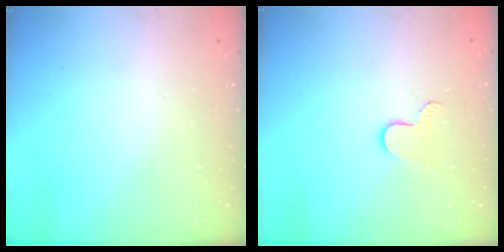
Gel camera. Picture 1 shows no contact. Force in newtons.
{"total": 5.9, "press": 5.9, "slide": 0.6}